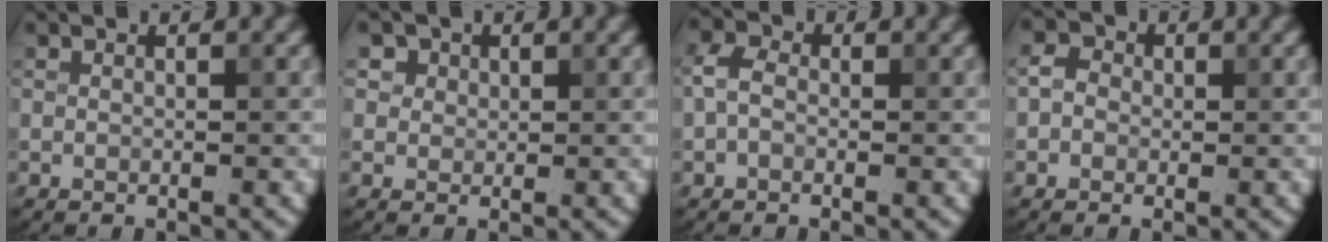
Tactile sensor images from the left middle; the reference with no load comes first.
{"total": 3.7, "force": [2.1, 2.7, 1.4], "torque": [-0.033, 0.003, 0.028]}
{"total": 2.3, "force": [-0.3, 1.7, 1.5], "torque": [-0.034, 0.009, -0.017]}
{"total": 1.8, "force": [-0.2, 1.6, 0.8], "torque": [-0.011, 0.003, -0.011]}